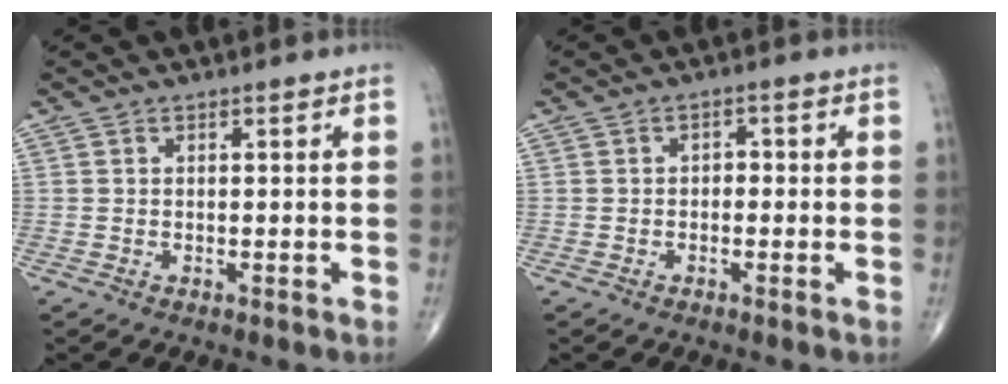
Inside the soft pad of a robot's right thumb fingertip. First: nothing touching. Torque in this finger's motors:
{"motor_torque": [-0.11, 0.04, 0.15, 0.24, 0.03]}